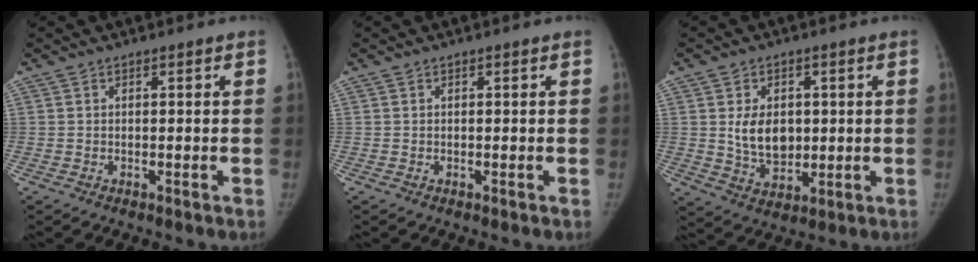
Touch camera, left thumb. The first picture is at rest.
{"total": 0.0}
{"total": 8.3, "force": [1.0, 5.9, 5.8], "torque": [-0.072, -0.013, 0.029]}